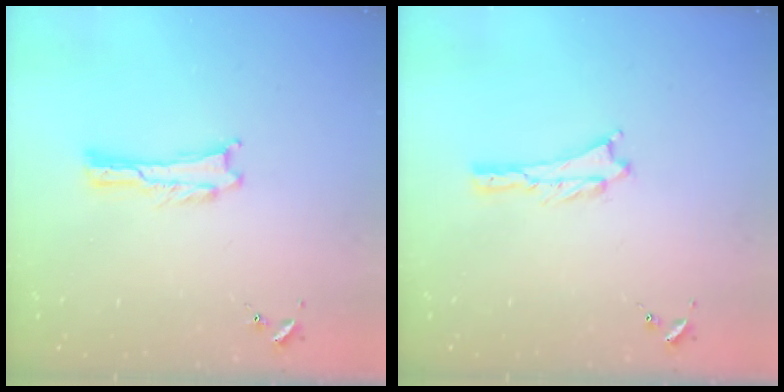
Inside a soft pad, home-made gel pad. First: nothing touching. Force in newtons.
{"total": 0.9, "press": 0.9, "slide": 0.2}